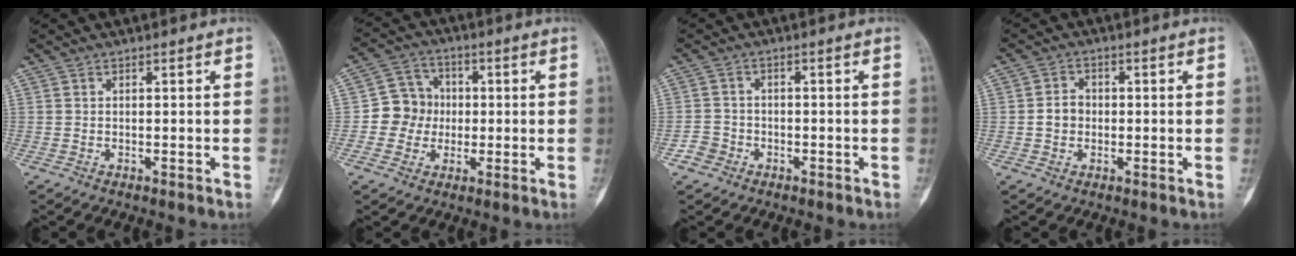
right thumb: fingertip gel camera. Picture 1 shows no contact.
{"total": 7.6, "force": [-0.6, 7.2, 2.2], "torque": [0.002, 0.018, -0.018]}
{"total": 2.9, "force": [-1.6, 2.4, 0.1], "torque": [0.006, 0.016, -0.034]}
{"total": 3.2, "force": [-0.4, 2.8, 1.6], "torque": [-0.022, 0.013, -0.010]}